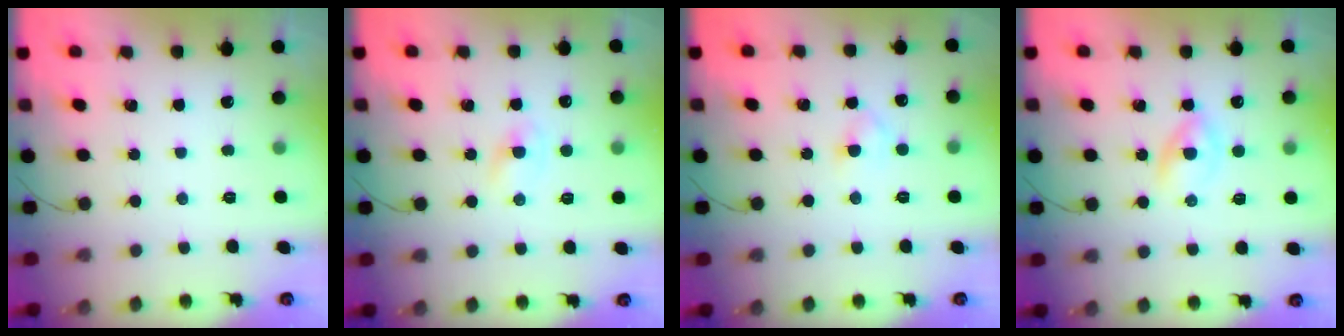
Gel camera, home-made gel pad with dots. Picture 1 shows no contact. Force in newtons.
{"total": 1.8, "press": 1.5, "slide": 0.9}
{"total": 2.8, "press": 2.5, "slide": 1.2}
{"total": 2.5, "press": 2.2, "slide": 1.2}